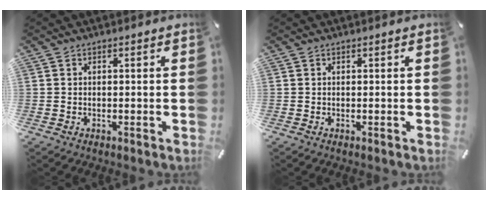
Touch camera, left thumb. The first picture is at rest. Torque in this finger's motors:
{"motor_torque": [-0.01, 0.01, -0.03, -0.01, 0.00]}